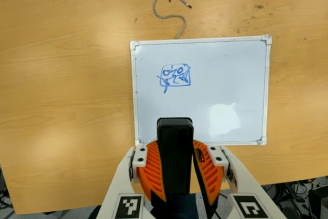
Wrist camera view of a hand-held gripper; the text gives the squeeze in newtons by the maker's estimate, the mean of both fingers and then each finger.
{"total": 9.7, "left": 8.1, "right": 11.3}